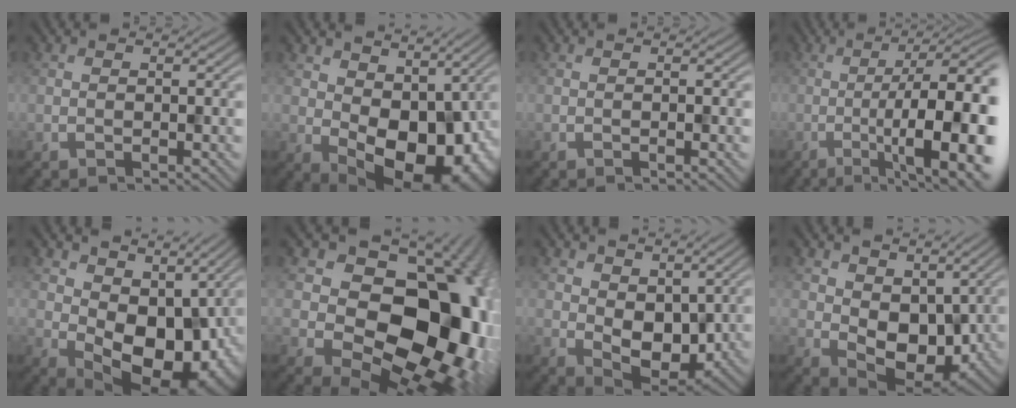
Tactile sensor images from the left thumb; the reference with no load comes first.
{"total": 11.6, "force": [0.8, 7.8, 8.6], "torque": [-0.125, -0.033, 0.037]}
{"total": 1.0, "force": [-0.2, -0.2, 0.9], "torque": [-0.013, 0.000, -0.007]}
{"total": 14.6, "force": [-3.0, 3.8, 13.8], "torque": [-0.174, -0.003, -0.041]}
{"total": 12.0, "force": [2.1, 8.3, 8.4], "torque": [-0.122, -0.035, 0.055]}
{"total": 18.5, "force": [0.6, 14.3, 11.8], "torque": [-0.124, -0.026, 0.021]}
{"total": 5.9, "force": [2.1, 4.0, 3.8], "torque": [-0.079, -0.016, 0.036]}
{"total": 7.2, "force": [2.2, 5.0, 4.8], "torque": [-0.094, -0.018, 0.037]}